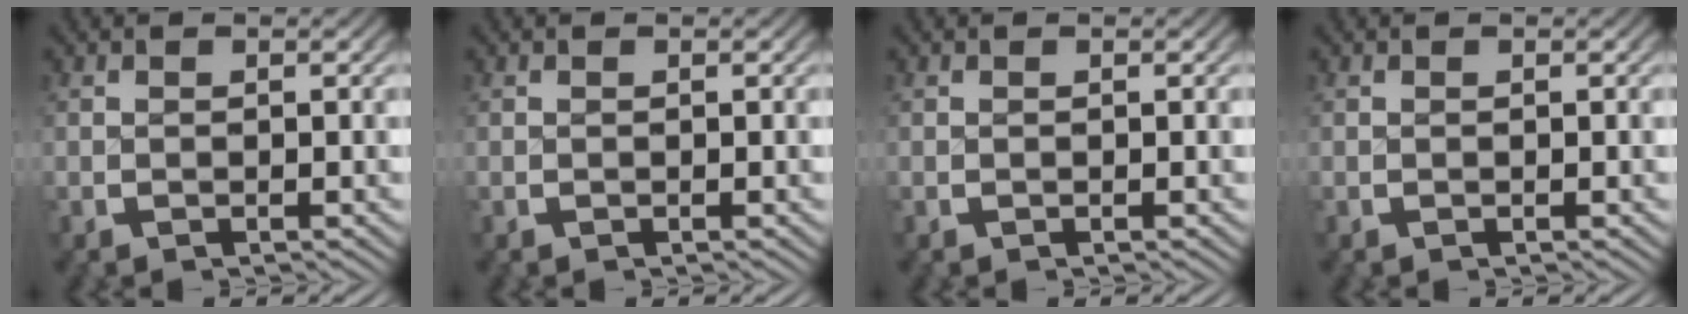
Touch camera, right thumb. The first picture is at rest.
{"total": 0.0}
{"total": 0.0}
{"total": 0.0}